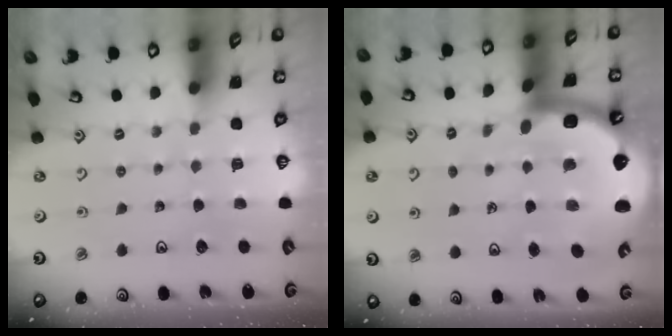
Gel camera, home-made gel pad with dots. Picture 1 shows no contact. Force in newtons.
{"total": 11.1, "press": 10.9, "slide": 2.4}